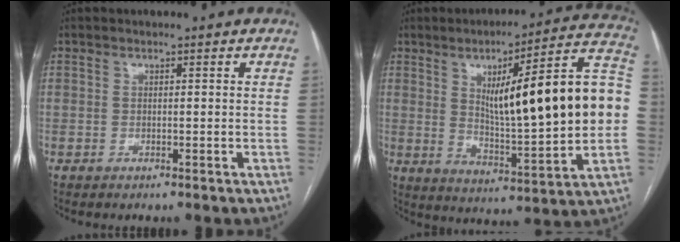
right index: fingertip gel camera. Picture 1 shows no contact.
{"total": 23.3, "force": [2.4, 2.9, 23.0], "torque": [-0.310, 0.026, 0.034]}